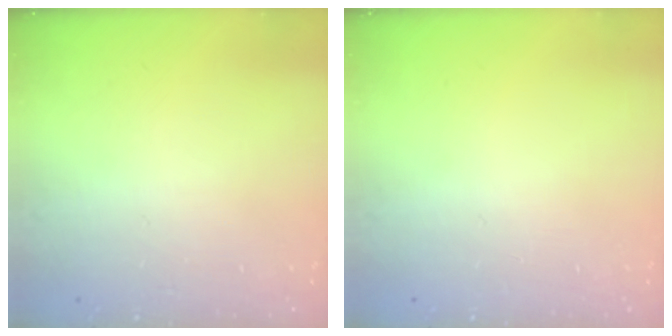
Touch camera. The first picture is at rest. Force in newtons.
{"total": 0.0}